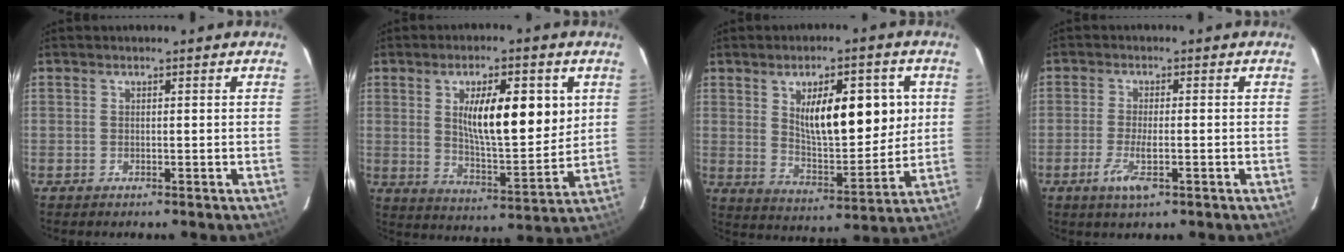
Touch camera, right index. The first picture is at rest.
{"total": 13.6, "force": [3.9, 3.8, 12.4], "torque": [-0.200, 0.000, 0.069]}
{"total": 14.1, "force": [3.8, 5.3, 12.5], "torque": [-0.191, 0.008, 0.070]}
{"total": 4.1, "force": [-1.9, 0.7, 3.6], "torque": [-0.077, -0.006, -0.033]}